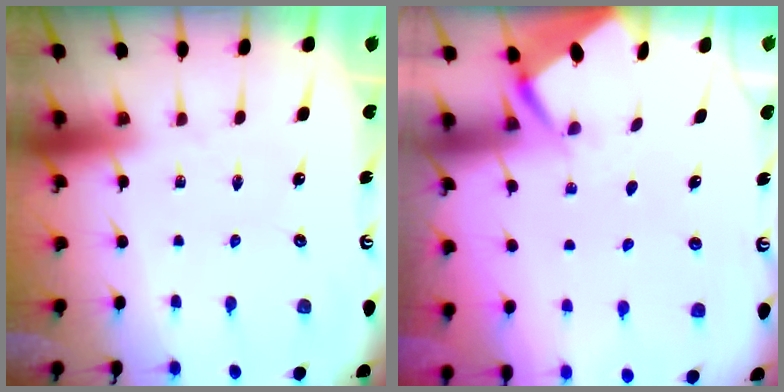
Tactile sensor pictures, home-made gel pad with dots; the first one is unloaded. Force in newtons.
{"total": 2.8, "press": 2.8, "slide": 0.4}